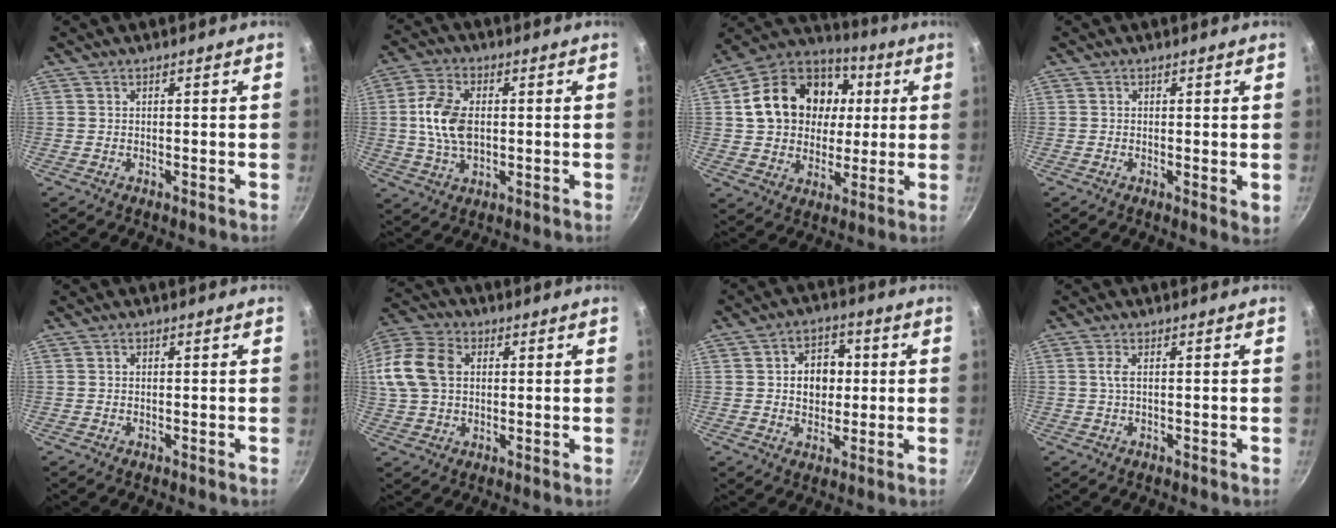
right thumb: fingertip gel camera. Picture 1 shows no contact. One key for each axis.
{"total": 9.7, "fx": 0.3, "fy": 5.8, "fz": 7.8, "tx": -0.148, "ty": 0.011, "tz": 0.001}
{"total": 20.5, "fx": 3.7, "fy": 16.3, "fz": 11.9, "tx": -0.186, "ty": 0.025, "tz": 0.059}
{"total": 2.1, "fx": 0.1, "fy": 0.9, "fz": 1.9, "tx": -0.025, "ty": -0.007, "tz": -0.001}
{"total": 0.0}
{"total": 18.3, "fx": 3.4, "fy": 13.7, "fz": 11.6, "tx": -0.271, "ty": 0.035, "tz": 0.054}
{"total": 8.1, "fx": 0.8, "fy": 6.3, "fz": 4.9, "tx": -0.037, "ty": 0.007, "tz": 0.008}
{"total": 1.6, "fx": 0.0, "fy": 0.3, "fz": 1.6, "tx": -0.041, "ty": 0.002, "tz": 0.001}